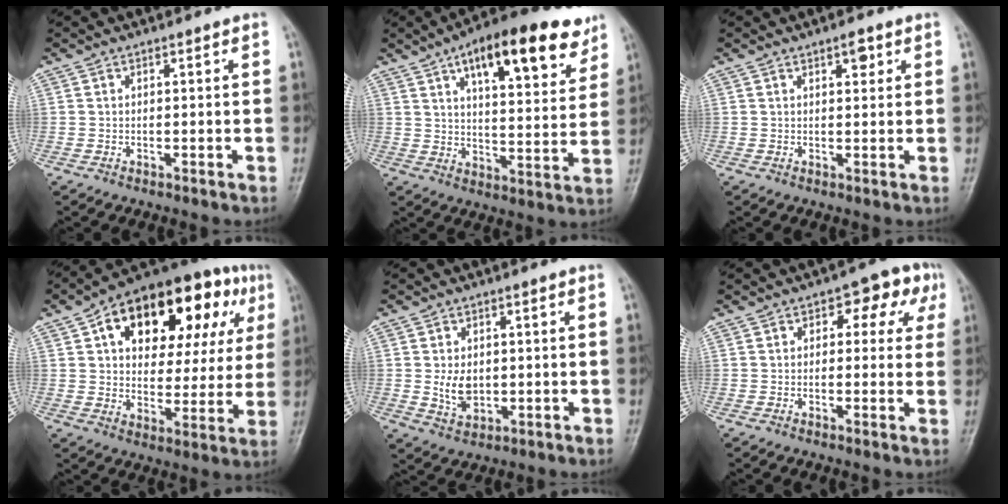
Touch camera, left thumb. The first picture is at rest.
{"total": 20.5, "force": [11.5, 7.7, 15.1], "torque": [-0.191, -0.027, 0.171]}
{"total": 2.6, "force": [1.4, 1.1, 1.9], "torque": [-0.019, -0.004, 0.019]}
{"total": 25.4, "force": [10.0, 13.9, 18.7], "torque": [-0.224, 0.028, 0.147]}
{"total": 5.4, "force": [0.1, 3.8, 3.8], "torque": [-0.053, -0.007, 0.010]}
{"total": 8.1, "force": [2.8, 4.8, 5.9], "torque": [-0.027, 0.013, 0.025]}